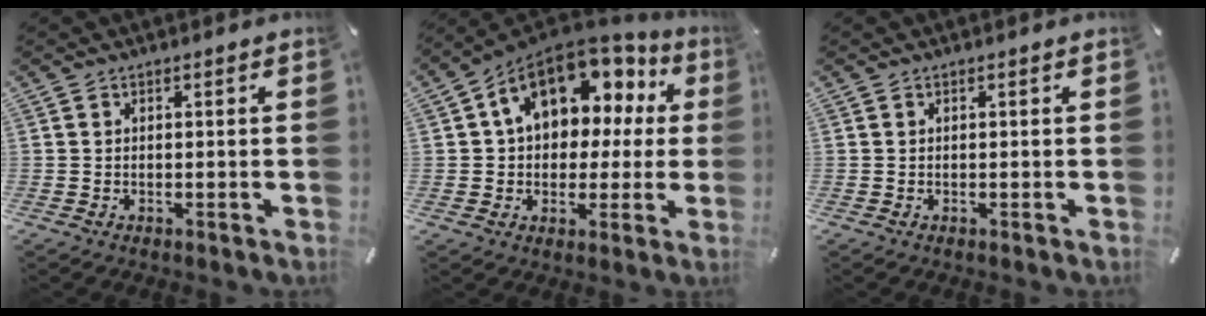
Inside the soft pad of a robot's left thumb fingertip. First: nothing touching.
{"total": 15.0, "force": [6.1, 10.3, 9.0], "torque": [-0.151, -0.028, 0.114]}
{"total": 0.0}